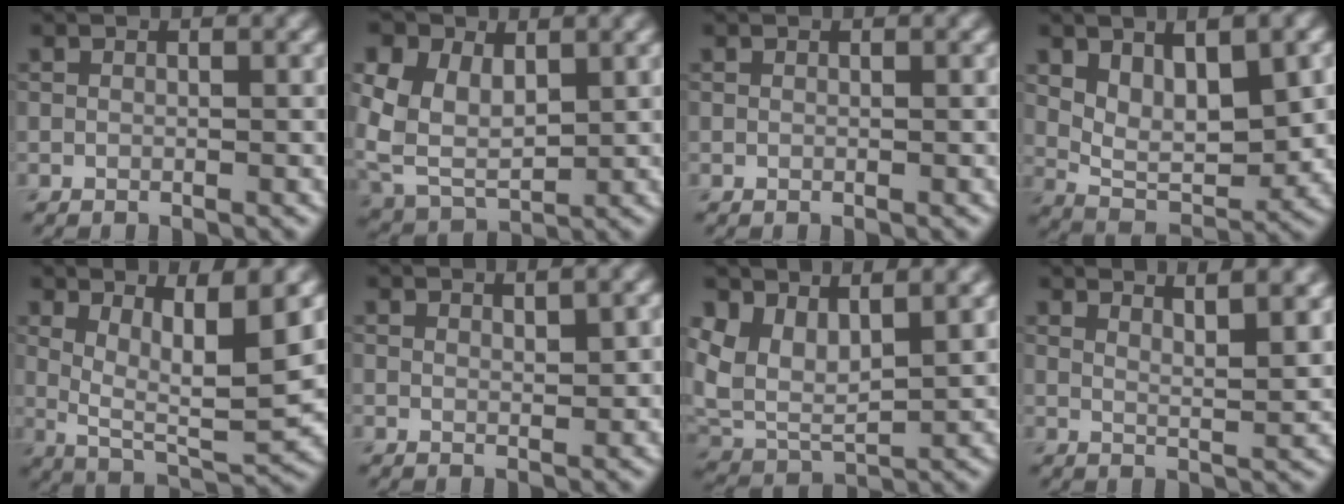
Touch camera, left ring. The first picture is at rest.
{"total": 8.9, "force": [2.2, 6.3, 5.9], "torque": [-0.144, 0.005, 0.046]}
{"total": 0.0}
{"total": 6.6, "force": [1.8, 3.4, 5.4], "torque": [-0.098, -0.010, 0.036]}
{"total": 6.7, "force": [2.1, 1.8, 6.0], "torque": [-0.101, -0.020, 0.042]}
{"total": 1.4, "force": [1.0, 0.3, 0.9], "torque": [-0.015, 0.001, 0.017]}
{"total": 6.0, "force": [2.9, 3.4, 4.1], "torque": [-0.089, -0.011, 0.057]}
{"total": 5.0, "force": [3.8, 1.2, 3.1], "torque": [-0.030, 0.017, 0.042]}